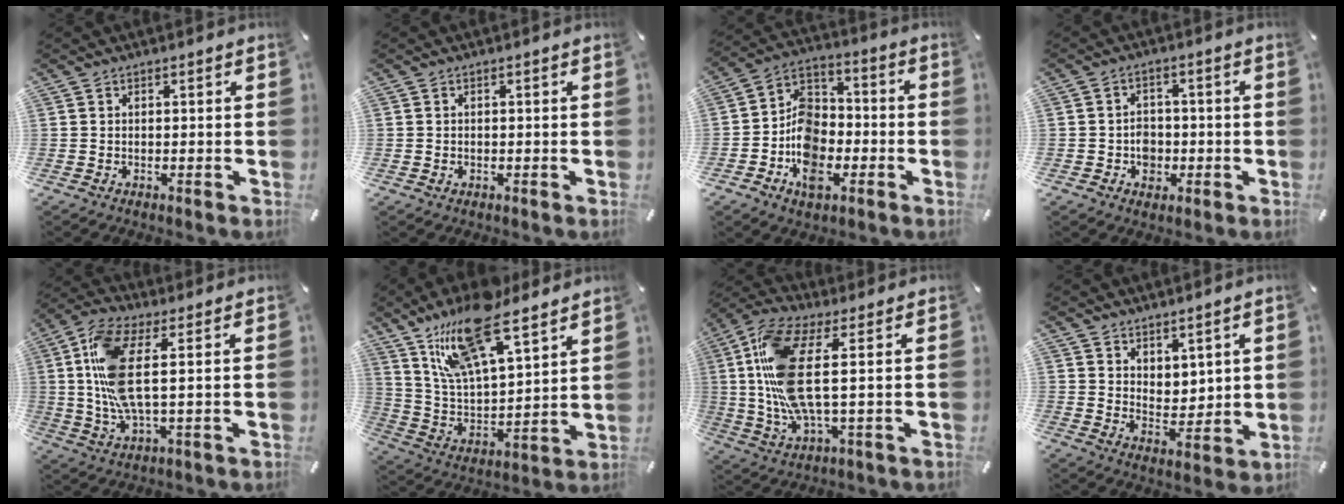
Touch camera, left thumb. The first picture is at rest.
{"total": 0.6, "force": [0.0, 0.6, 0.2], "torque": [-0.006, 0.004, -0.001]}
{"total": 12.7, "force": [-4.6, 9.2, 7.3], "torque": [-0.148, 0.027, -0.083]}
{"total": 4.9, "force": [-1.1, 4.5, 1.7], "torque": [-0.017, 0.003, -0.020]}
{"total": 13.1, "force": [2.5, 4.4, 12.0], "torque": [-0.264, -0.015, 0.040]}
{"total": 18.3, "force": [13.5, 6.4, 10.6], "torque": [-0.214, -0.067, 0.234]}
{"total": 15.8, "force": [2.7, 5.1, 14.7], "torque": [-0.319, -0.021, 0.042]}
{"total": 5.7, "force": [4.8, 3.0, -0.8], "torque": [0.007, -0.040, 0.092]}